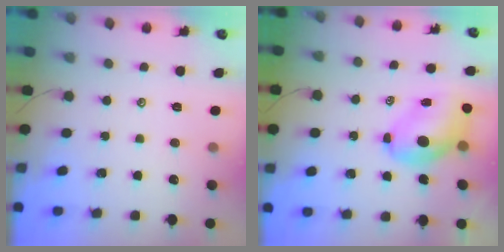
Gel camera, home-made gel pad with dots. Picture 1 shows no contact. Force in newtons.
{"total": 8.9, "press": 8.5, "slide": 2.6}